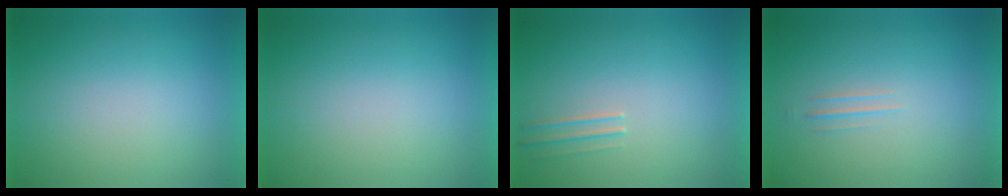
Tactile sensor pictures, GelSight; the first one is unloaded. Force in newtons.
{"total": 0.0}
{"total": 1.5}
{"total": 1.4}